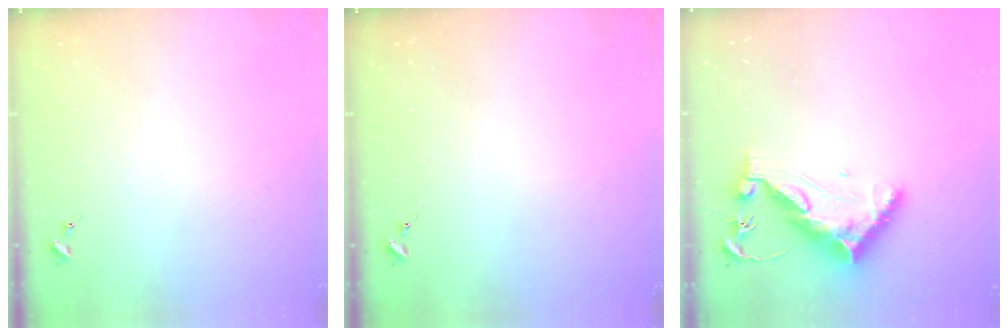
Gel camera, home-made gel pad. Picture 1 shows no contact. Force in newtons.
{"total": 0.0}
{"total": 12.2, "press": 12.1, "slide": 0.7}